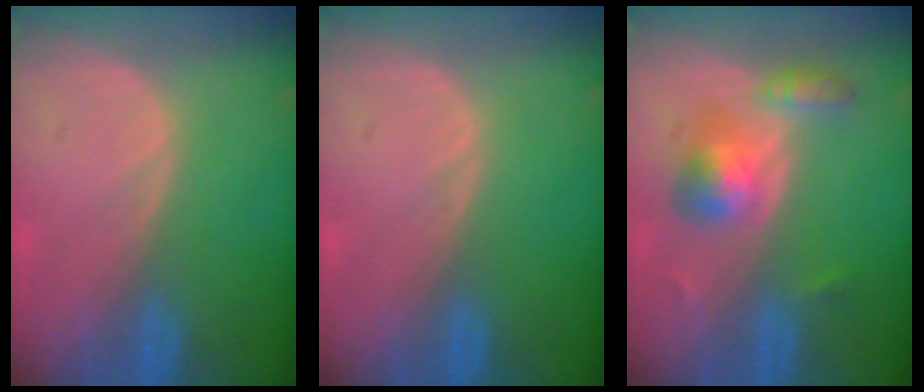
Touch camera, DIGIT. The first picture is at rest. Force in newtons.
{"total": 0.0}
{"total": 5.4, "press": 5.3, "slide": 1.4}